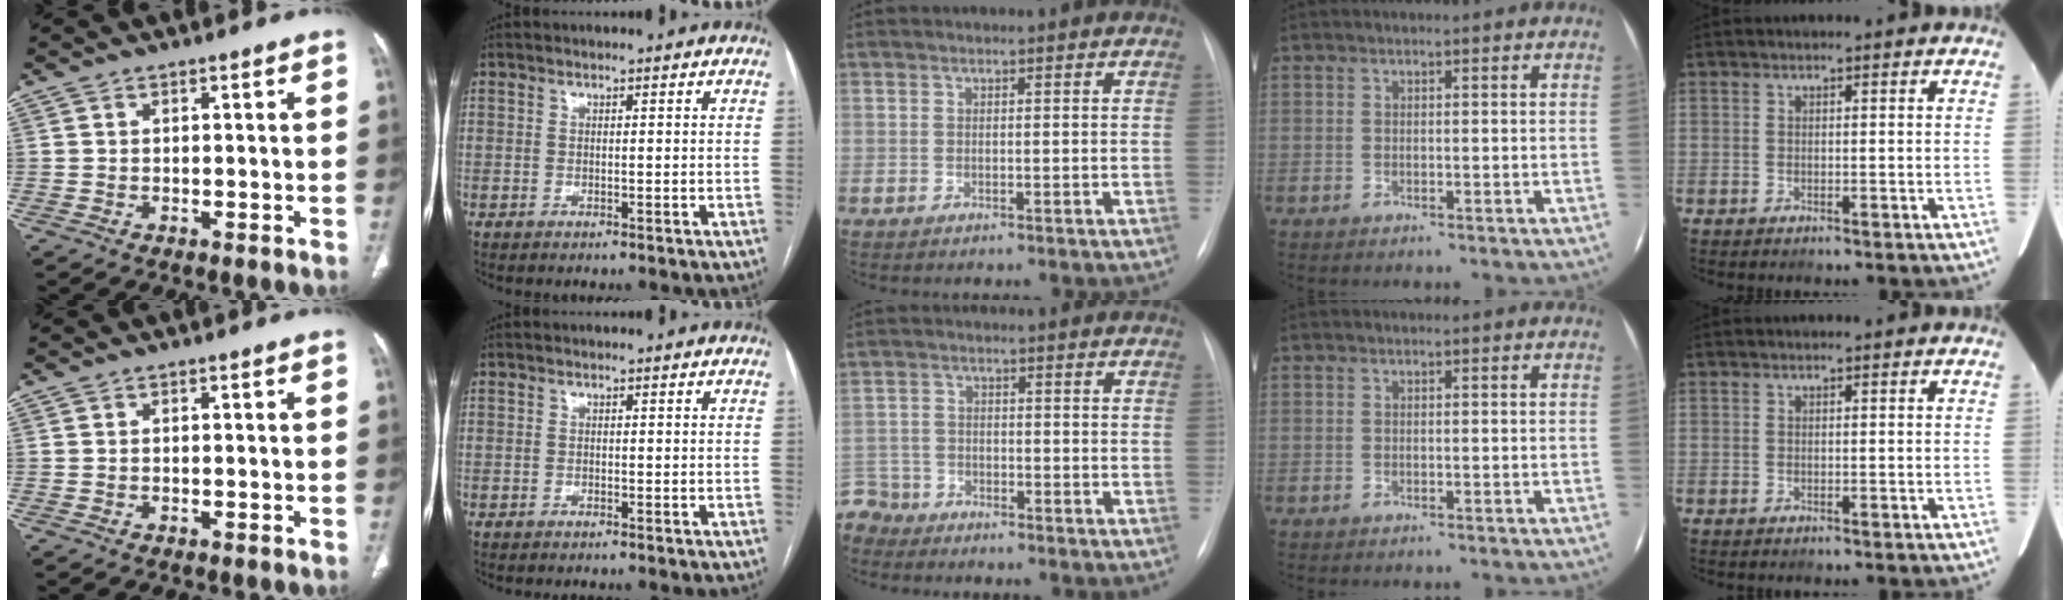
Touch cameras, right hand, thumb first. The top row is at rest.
{"middle": {"total": 6.3, "force": [-5.7, 2.5, -0.4], "torque": [0.011, -0.003, -0.113]}}